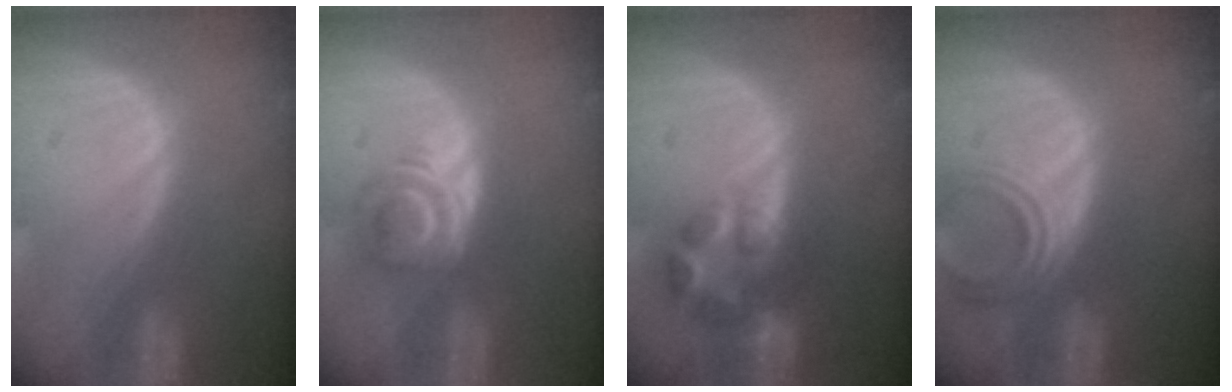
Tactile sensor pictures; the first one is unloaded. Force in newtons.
{"total": 6.1, "press": 5.0, "slide": 3.5}
{"total": 7.0, "press": 6.1, "slide": 3.4}
{"total": 5.6, "press": 5.1, "slide": 2.2}